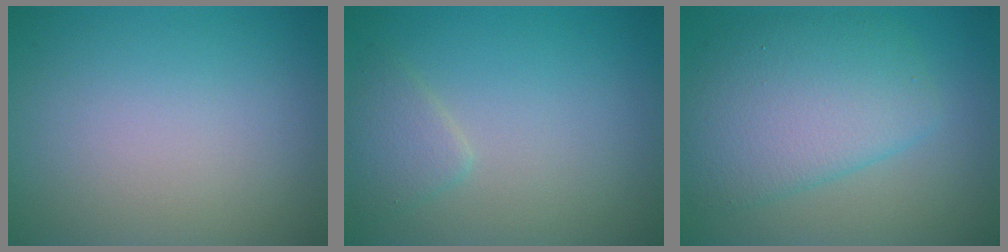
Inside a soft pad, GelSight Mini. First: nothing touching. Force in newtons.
{"total": 1.8, "press": 1.8, "slide": 0.2}
{"total": 6.7, "press": 6.7, "slide": 0.1}